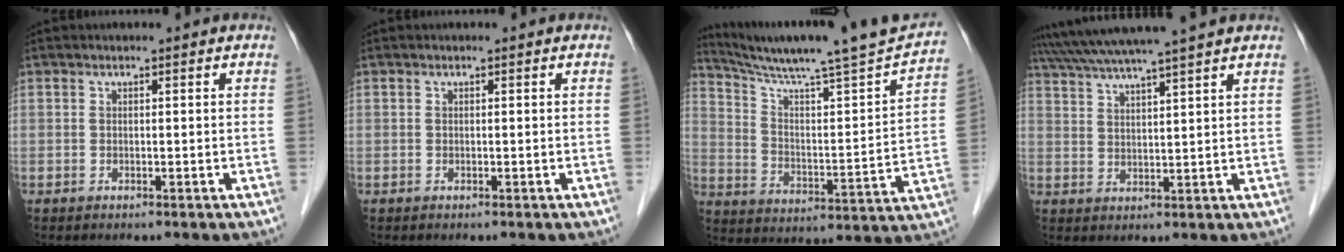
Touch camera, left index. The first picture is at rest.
{"total": 0.0}
{"total": 21.9, "force": [19.9, -1.2, 9.1], "torque": [-0.154, -0.046, 0.291]}
{"total": 11.9, "force": [10.4, -1.3, 5.6], "torque": [-0.101, 0.026, 0.159]}